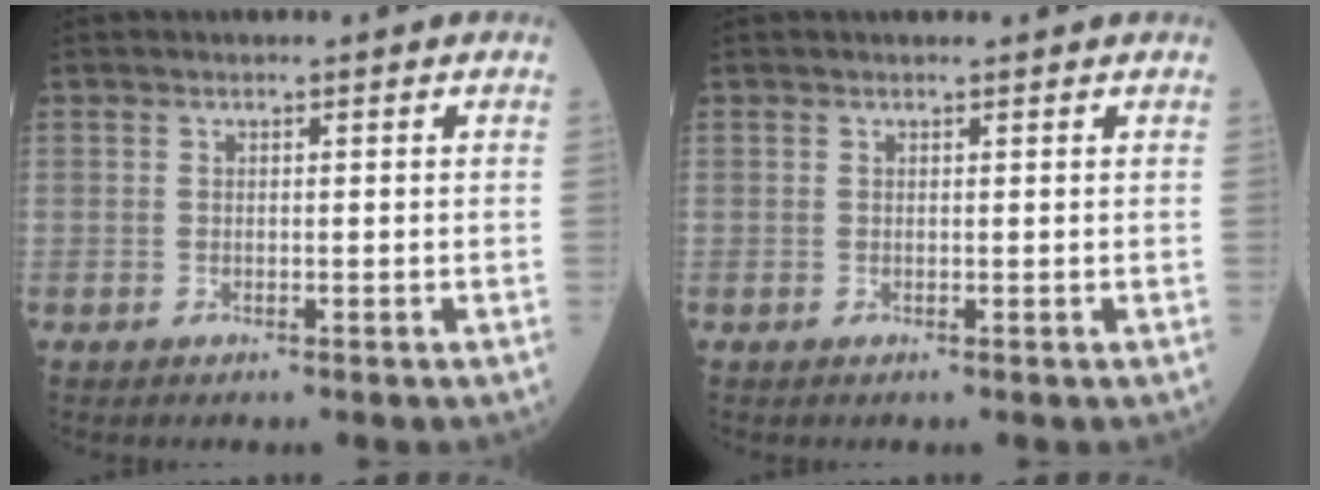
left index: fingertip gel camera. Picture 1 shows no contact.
{"total": 1.3, "force": [1.2, -0.1, 0.4], "torque": [-0.002, 0.008, 0.019]}